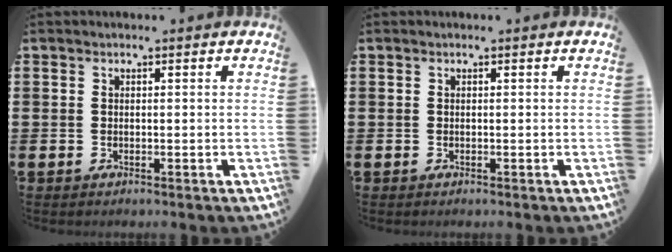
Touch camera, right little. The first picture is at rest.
{"total": 0.0}